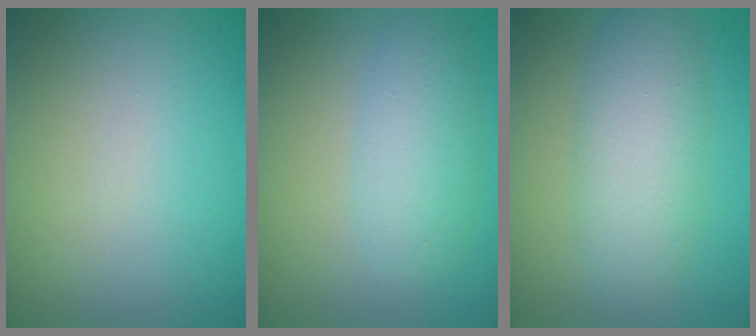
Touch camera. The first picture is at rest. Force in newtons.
{"total": 3.4, "press": 3.4, "slide": 0.1}
{"total": 4.8, "press": 4.8, "slide": 0.2}